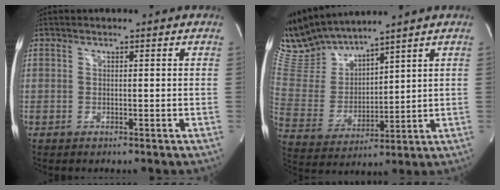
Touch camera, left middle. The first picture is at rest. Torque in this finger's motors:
{"motor_torque": [0.01, -0.46, 0.03, 0.04]}